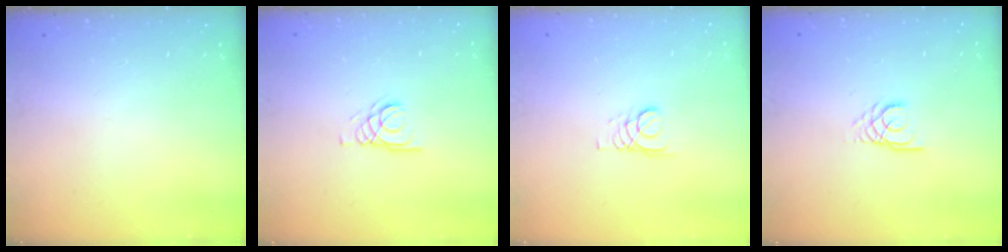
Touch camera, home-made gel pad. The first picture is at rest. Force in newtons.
{"total": 1.6, "press": 1.6, "slide": 0.2}
{"total": 2.1, "press": 2.1, "slide": 0.1}
{"total": 3.0, "press": 3.0, "slide": 0.3}